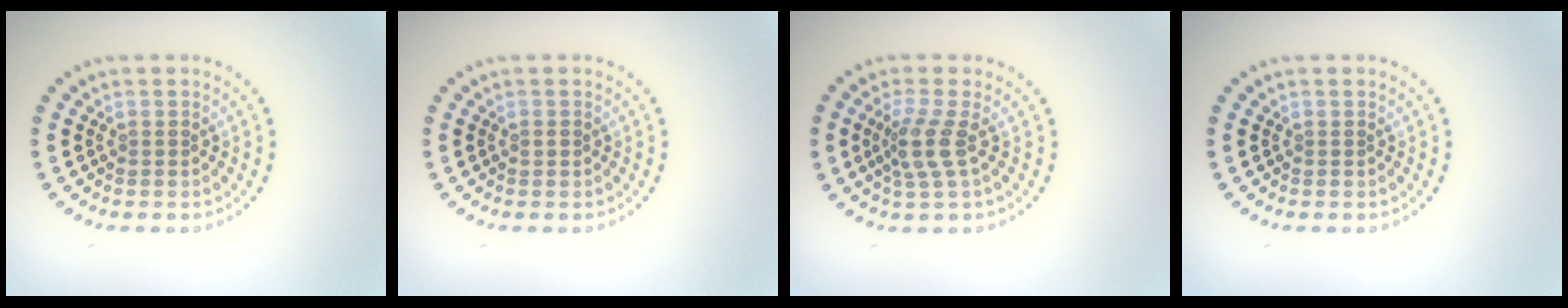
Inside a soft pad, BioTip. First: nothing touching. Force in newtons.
{"total": 0.6, "press": 0.6, "slide": 0.1}
{"total": 2.6, "press": 2.1, "slide": 1.6}
{"total": 0.0}